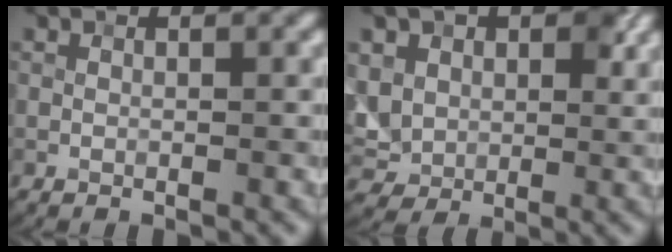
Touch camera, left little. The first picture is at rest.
{"total": 7.3, "force": [2.3, 5.9, 3.6], "torque": [-0.098, 0.013, 0.031]}